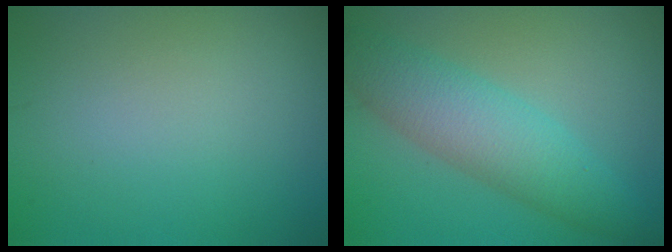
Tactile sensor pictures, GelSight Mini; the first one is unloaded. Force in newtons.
{"total": 5.6, "press": 5.6, "slide": 0.1}